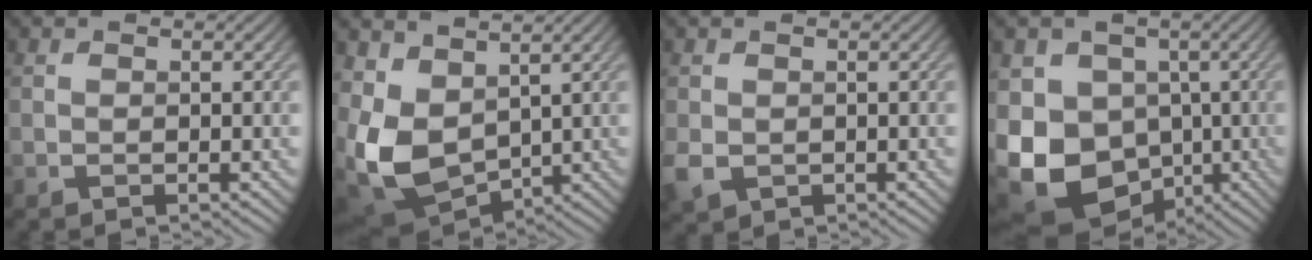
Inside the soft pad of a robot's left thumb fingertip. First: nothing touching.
{"total": 9.6, "force": [1.7, 6.5, 6.9], "torque": [-0.191, -0.018, 0.039]}
{"total": 2.7, "force": [-0.4, 2.2, 1.5], "torque": [-0.042, -0.009, -0.008]}
{"total": 16.0, "force": [-4.6, 12.9, 8.3], "torque": [-0.204, -0.023, -0.081]}